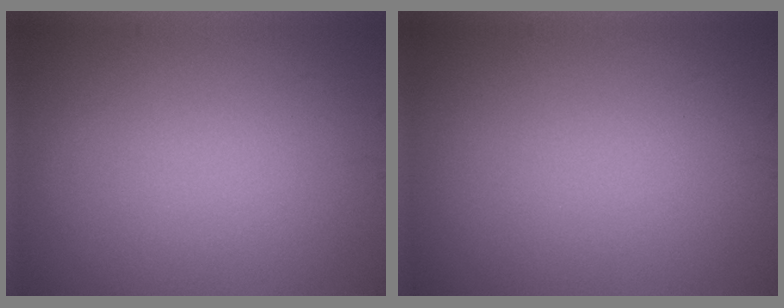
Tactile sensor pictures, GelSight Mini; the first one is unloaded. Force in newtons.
{"total": 0.0}